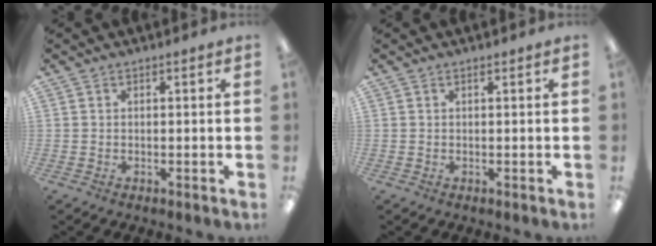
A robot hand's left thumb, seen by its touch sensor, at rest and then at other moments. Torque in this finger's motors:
{"motor_torque": [0.00, 0.00, -0.06, -0.04, 0.00]}